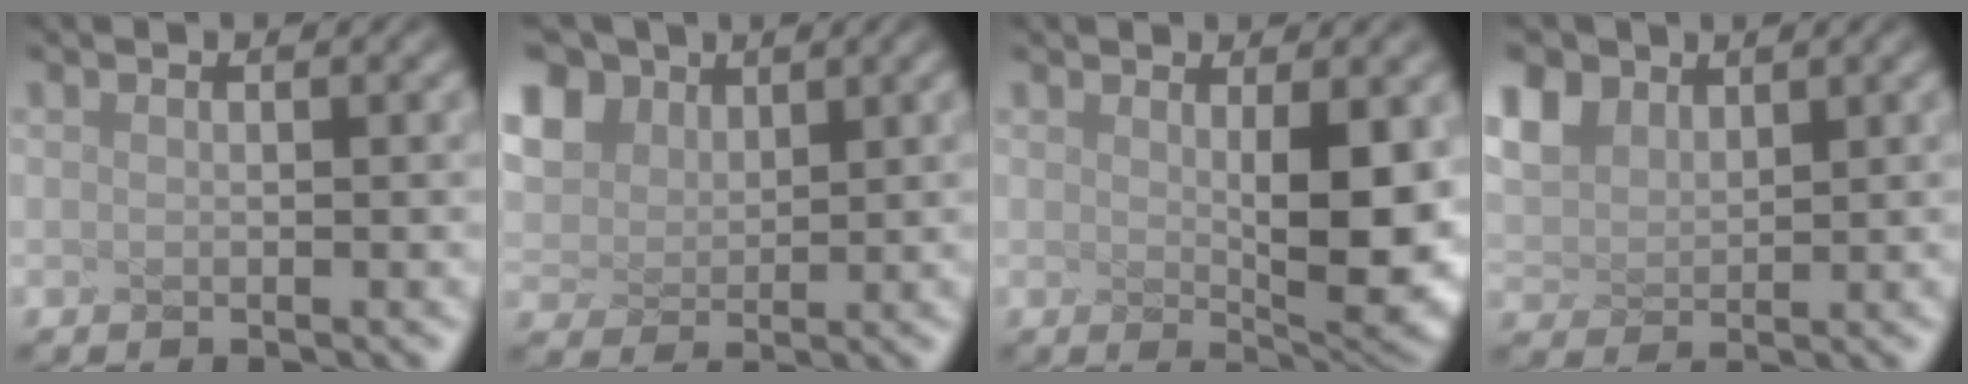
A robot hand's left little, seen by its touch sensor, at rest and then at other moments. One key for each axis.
{"total": 3.4, "fx": 2.2, "fy": 2.3, "fz": 1.2, "tx": -0.086, "ty": 0.011, "tz": 0.070}
{"total": 4.9, "fx": -0.1, "fy": 0.5, "fz": 4.9, "tx": -0.097, "ty": -0.019, "tz": 0.041}
{"total": 2.4, "fx": 1.7, "fy": 1.5, "fz": 0.8, "tx": -0.068, "ty": 0.003, "tz": 0.070}